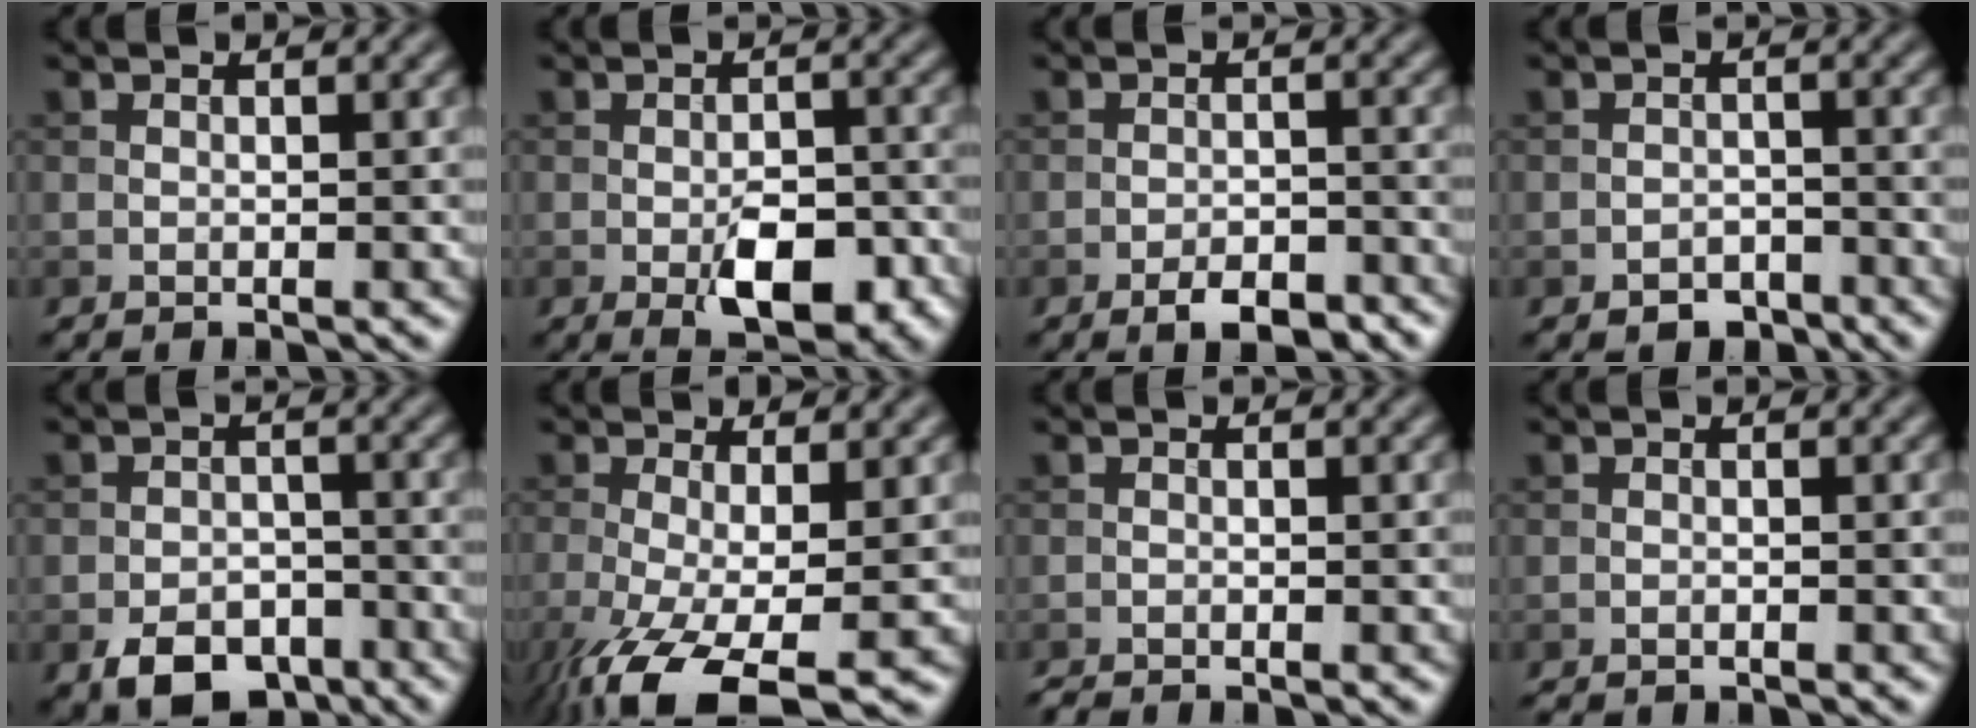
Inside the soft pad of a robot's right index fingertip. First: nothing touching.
{"total": 5.5, "force": [-2.1, 2.6, 4.3], "torque": [-0.068, -0.007, -0.030]}
{"total": 3.6, "force": [-2.5, 1.4, 2.2], "torque": [-0.031, 0.001, -0.041]}
{"total": 2.3, "force": [-1.7, 1.3, 0.8], "torque": [-0.006, 0.003, -0.031]}
{"total": 5.9, "force": [-3.6, 3.6, 3.0], "torque": [-0.046, -0.009, -0.061]}
{"total": 8.5, "force": [-4.1, 2.7, 7.0], "torque": [-0.149, -0.030, -0.069]}
{"total": 0.8, "force": [-0.8, 0.0, 0.1], "torque": [-0.001, -0.002, -0.018]}
{"total": 0.7, "force": [-0.6, 0.1, 0.2], "torque": [-0.002, -0.002, -0.012]}